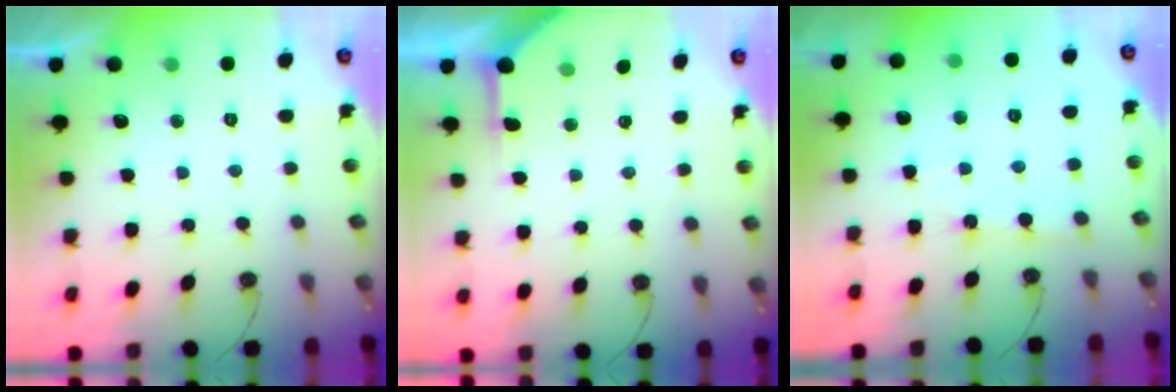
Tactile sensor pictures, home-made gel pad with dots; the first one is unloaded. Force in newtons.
{"total": 4.2, "press": 4.2, "slide": 0.4}
{"total": 2.1, "press": 2.1, "slide": 0.3}